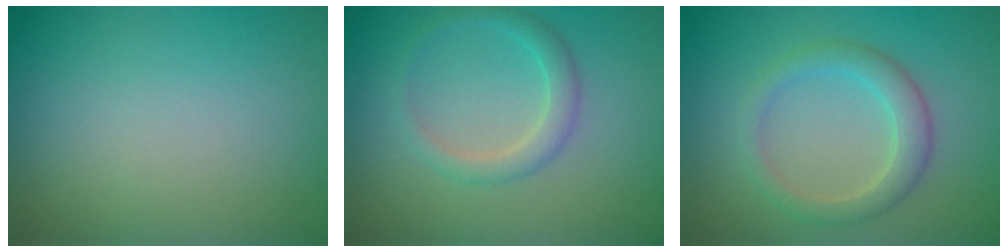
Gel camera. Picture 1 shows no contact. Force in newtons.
{"total": 2.1, "press": 2.1, "slide": 0.1}
{"total": 2.9, "press": 2.9, "slide": 0.2}